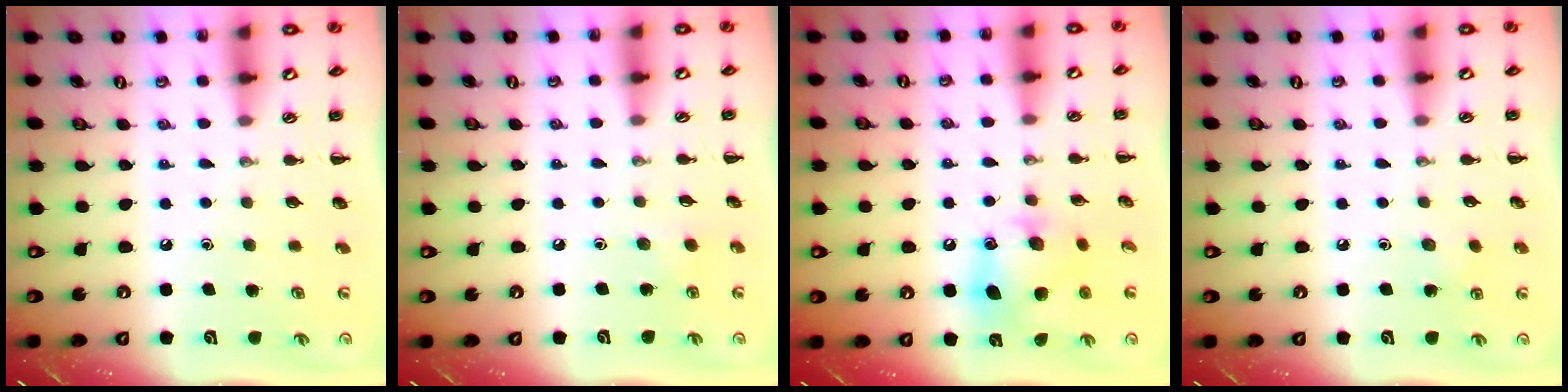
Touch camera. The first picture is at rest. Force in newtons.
{"total": 2.1, "press": 2.0, "slide": 0.7}
{"total": 11.8, "press": 11.7, "slide": 1.6}
{"total": 5.3, "press": 5.1, "slide": 1.4}